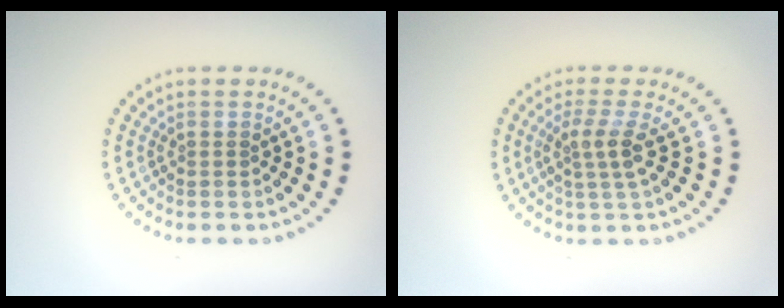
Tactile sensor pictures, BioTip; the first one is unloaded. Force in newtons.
{"total": 2.6, "press": 1.9, "slide": 1.7}